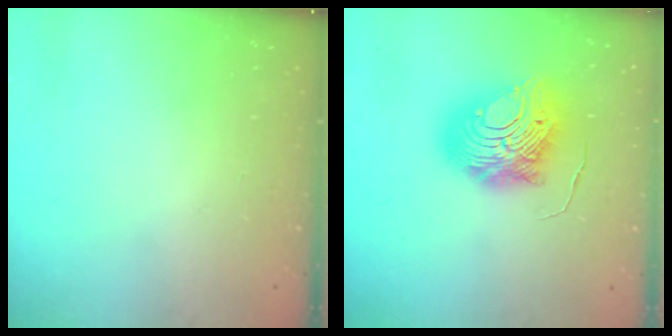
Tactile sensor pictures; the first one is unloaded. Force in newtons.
{"total": 15.3, "press": 15.2, "slide": 1.6}